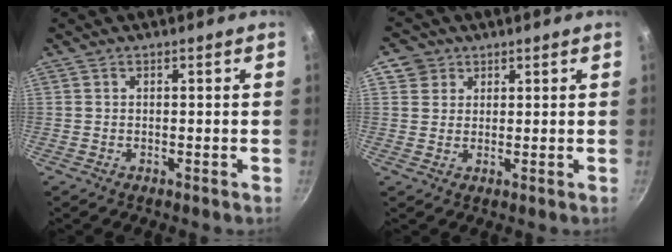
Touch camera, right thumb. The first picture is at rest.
{"total": 4.0, "force": [1.8, 3.5, 0.5], "torque": [0.028, 0.006, 0.026]}